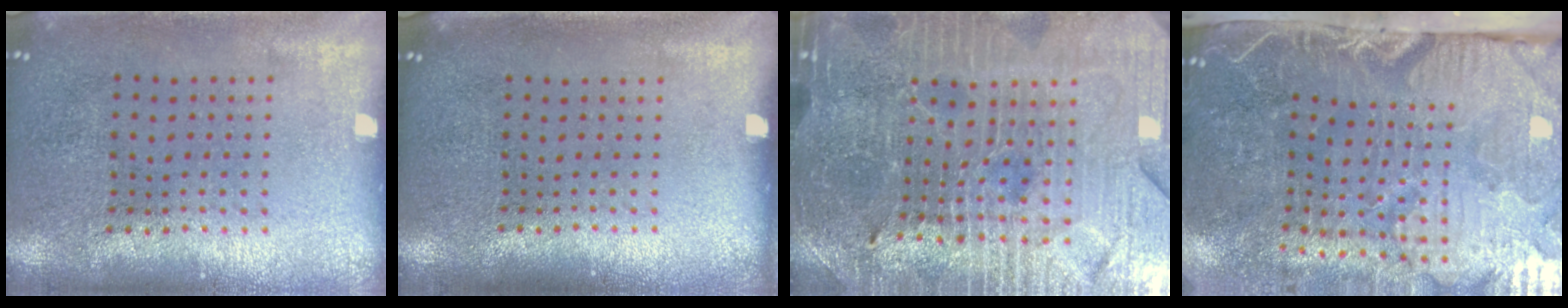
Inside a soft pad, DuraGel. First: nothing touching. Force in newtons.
{"total": 0.0}
{"total": 4.5, "press": 4.3, "slide": 1.3}
{"total": 5.3, "press": 4.4, "slide": 3.0}